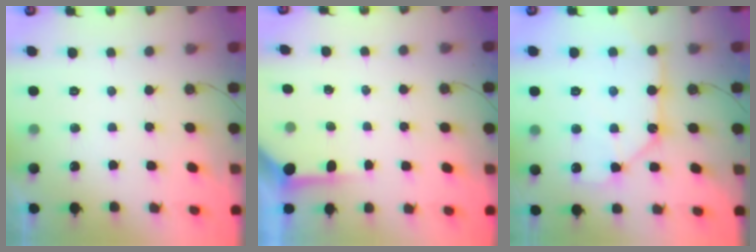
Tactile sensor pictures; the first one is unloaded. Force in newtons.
{"total": 3.9, "press": 3.9, "slide": 0.4}
{"total": 11.2, "press": 11.2, "slide": 1.0}